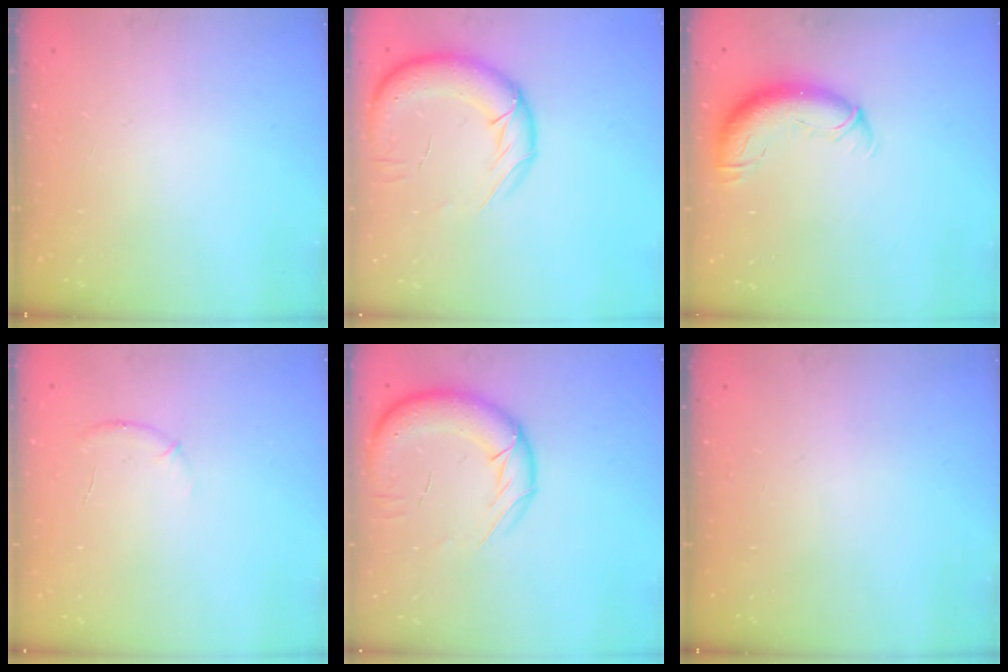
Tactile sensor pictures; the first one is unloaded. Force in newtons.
{"total": 17.6, "press": 17.3, "slide": 3.5}
{"total": 11.5, "press": 11.2, "slide": 2.8}
{"total": 5.8, "press": 5.4, "slide": 2.2}
{"total": 17.6, "press": 17.3, "slide": 3.5}
{"total": 0.0}